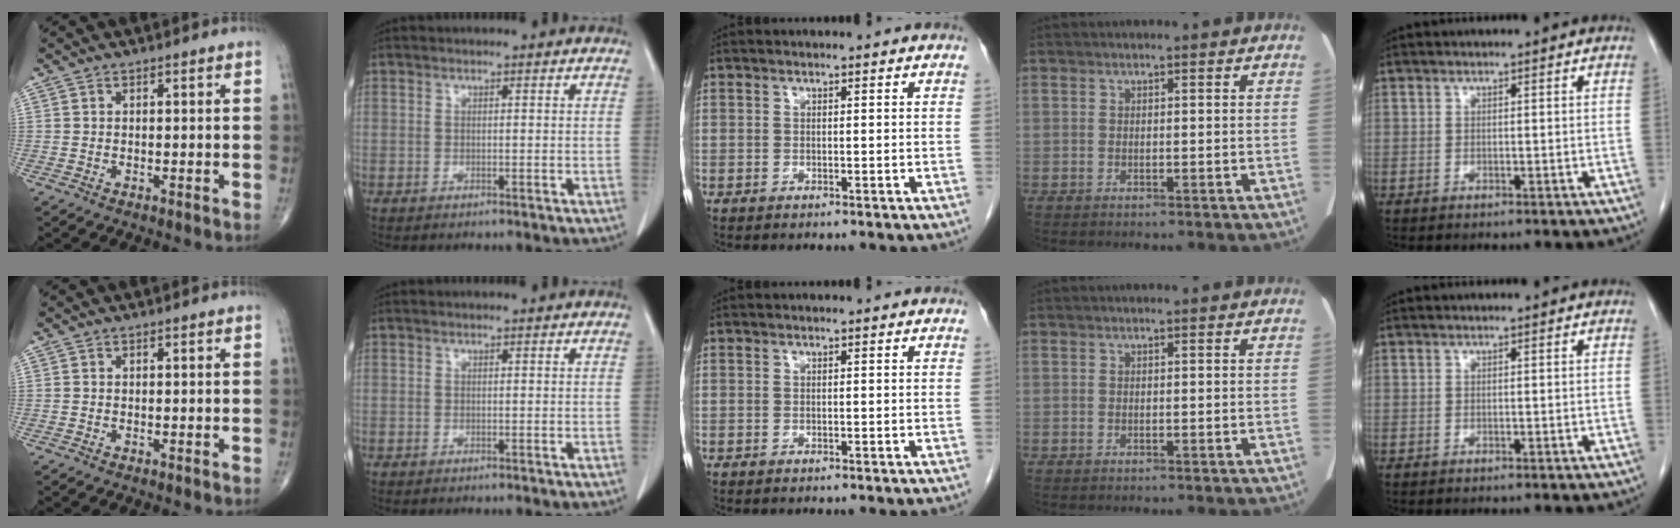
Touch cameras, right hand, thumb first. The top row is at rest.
{}